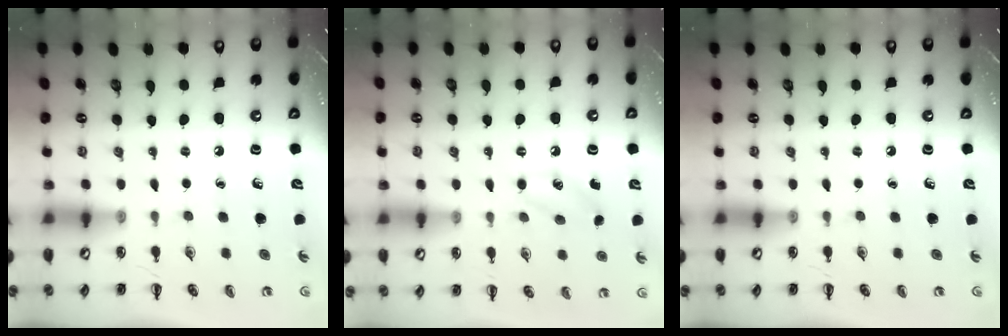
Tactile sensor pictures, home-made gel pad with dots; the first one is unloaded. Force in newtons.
{"total": 7.6, "press": 7.3, "slide": 1.9}
{"total": 0.0}